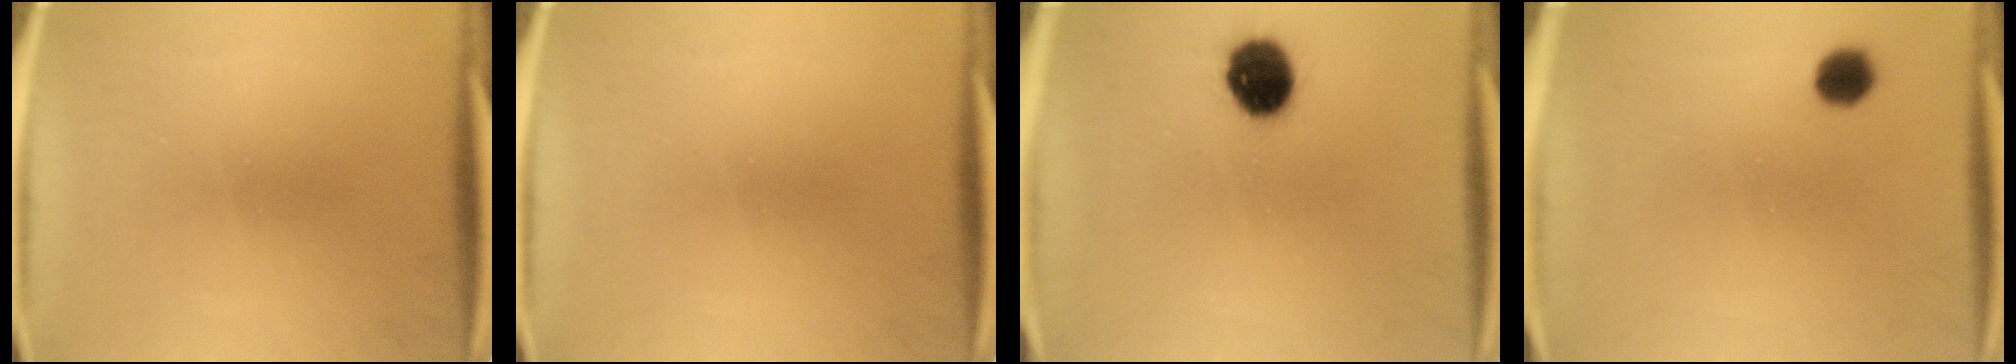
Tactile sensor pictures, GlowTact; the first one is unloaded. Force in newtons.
{"total": 0.0}
{"total": 9.9}
{"total": 3.8}